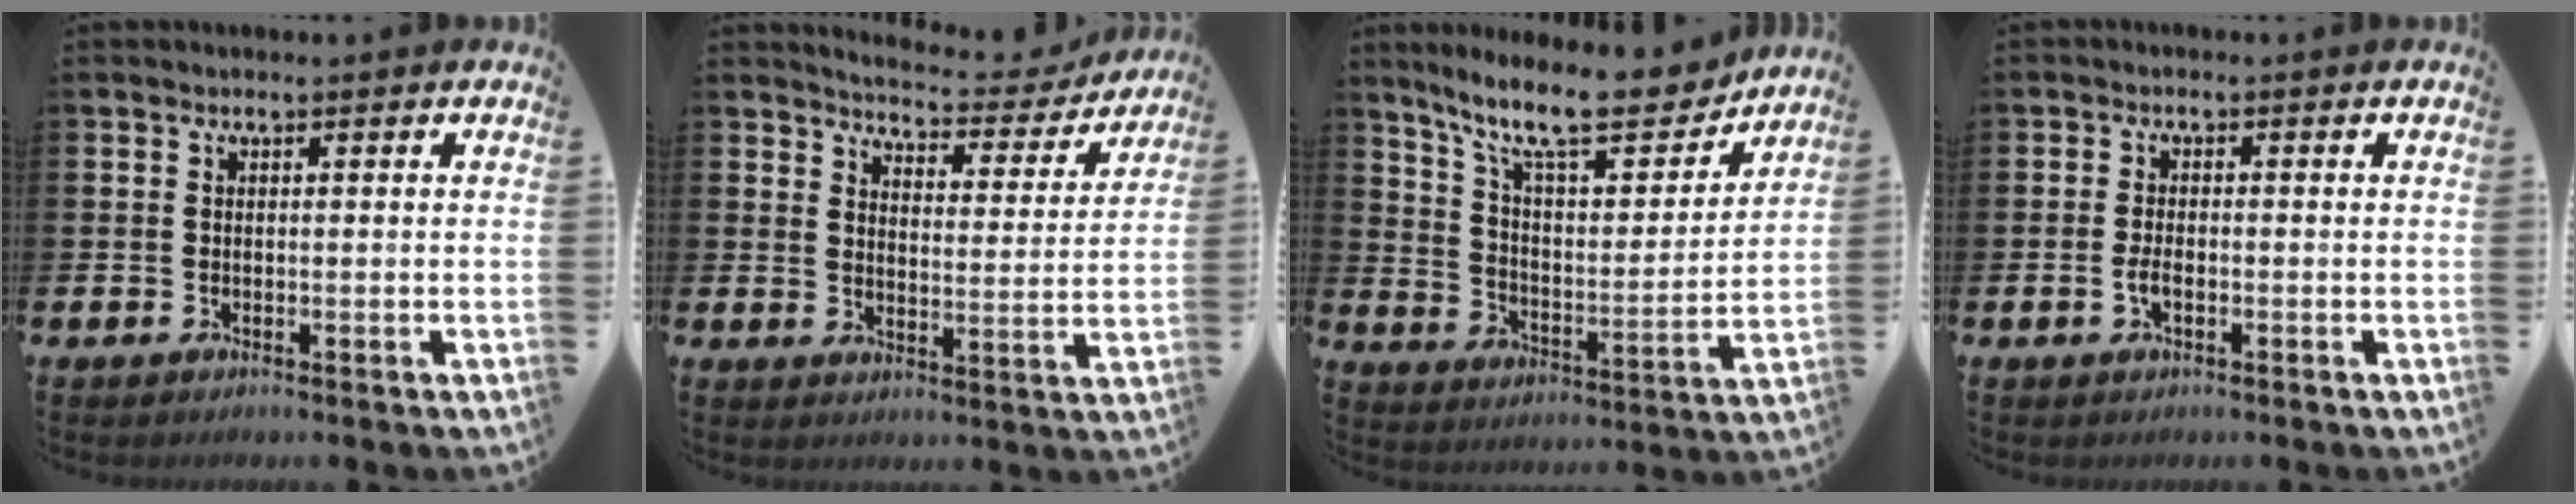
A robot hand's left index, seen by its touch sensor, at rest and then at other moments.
{"total": 5.1, "force": [5.0, 0.7, 0.6], "torque": [-0.022, -0.042, 0.081]}
{"total": 12.9, "force": [10.9, 3.0, 6.2], "torque": [-0.139, -0.067, 0.187]}
{"total": 1.8, "force": [-0.6, 0.8, 1.5], "torque": [-0.037, 0.005, -0.011]}